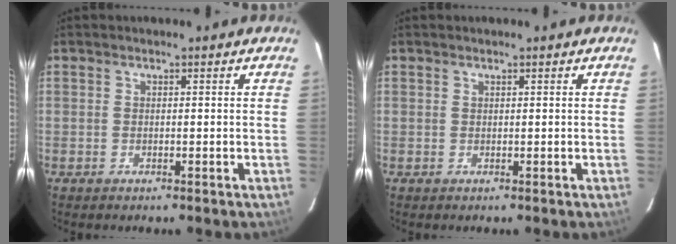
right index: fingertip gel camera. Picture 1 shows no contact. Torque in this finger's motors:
{"motor_torque": [0.10, 0.03, 0.00, 0.01]}